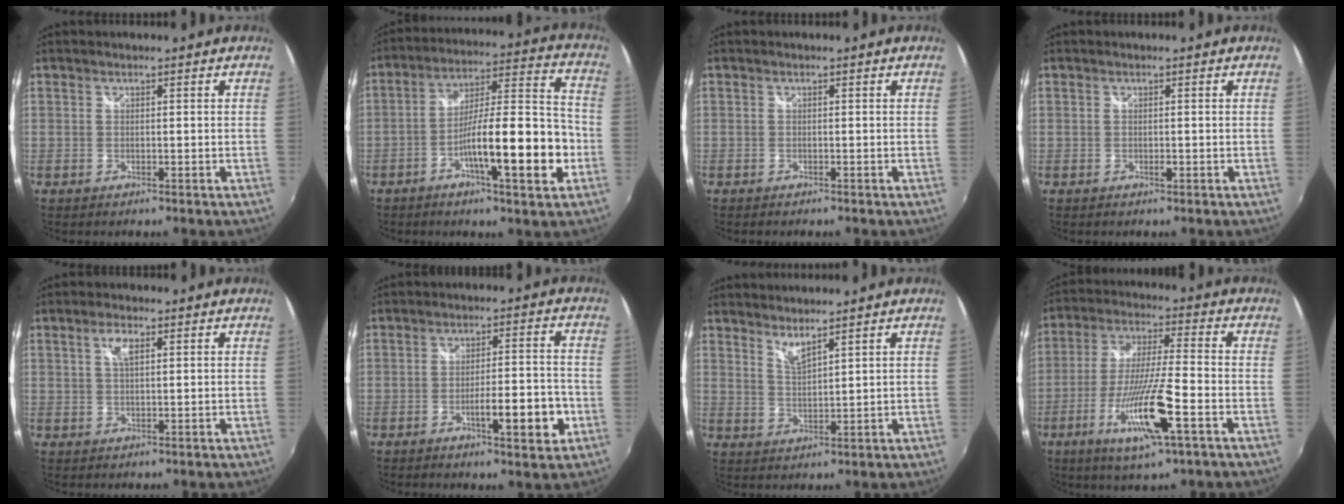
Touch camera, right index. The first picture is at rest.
{"total": 16.7, "force": [-5.6, 2.7, 15.5], "torque": [-0.247, 0.010, -0.091]}
{"total": 0.7, "force": [-0.6, 0.3, 0.1], "torque": [-0.006, -0.003, -0.012]}
{"total": 0.9, "force": [-0.3, 0.4, 0.8], "torque": [-0.014, 0.000, -0.004]}
{"total": 3.0, "force": [1.2, 1.1, 2.6], "torque": [-0.048, 0.005, 0.020]}
{"total": 8.9, "force": [-3.4, 1.6, 8.1], "torque": [-0.132, -0.005, -0.043]}
{"total": 3.5, "force": [3.1, 0.1, 1.6], "torque": [-0.030, -0.004, 0.052]}
{"total": 15.3, "force": [-6.3, 1.6, 13.8], "torque": [-0.279, -0.023, -0.116]}